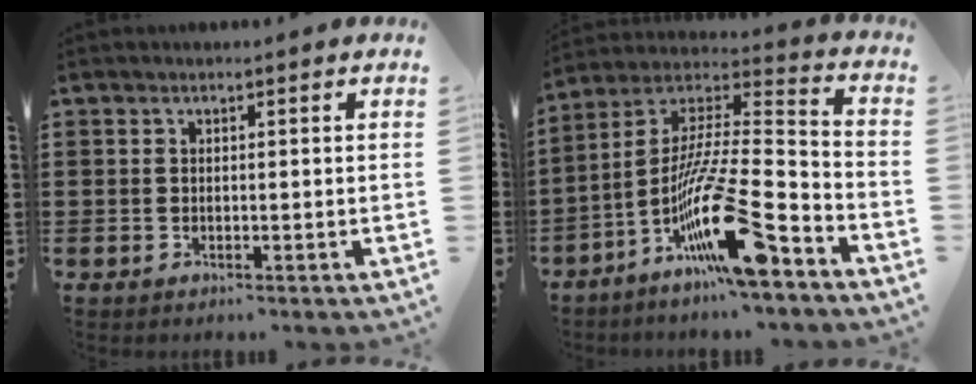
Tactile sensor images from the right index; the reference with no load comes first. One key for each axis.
{"total": 17.7, "fx": -9.8, "fy": 2.6, "fz": 14.5, "tx": -0.278, "ty": 0.009, "tz": -0.174}